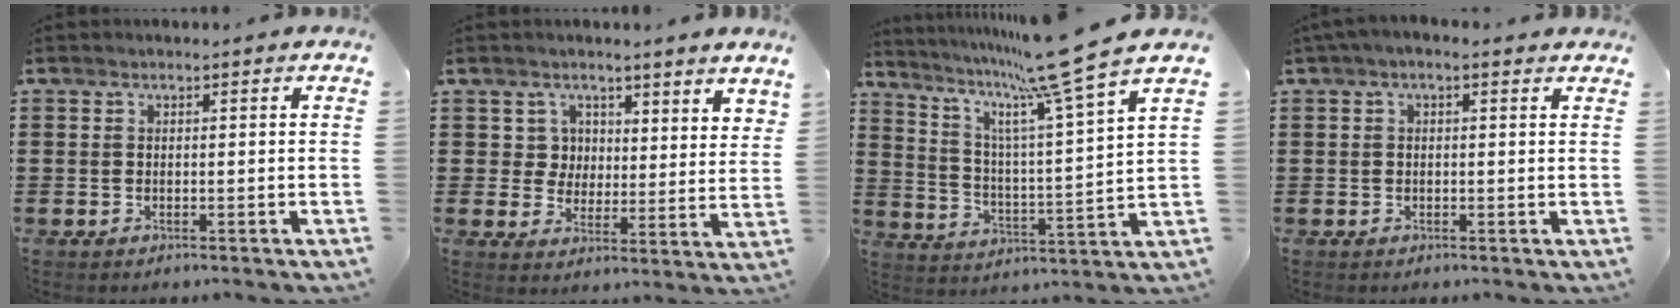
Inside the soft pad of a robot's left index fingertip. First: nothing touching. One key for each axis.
{"total": 4.6, "fx": 3.4, "fy": 3.0, "fz": -0.4, "tx": -0.019, "ty": -0.009, "tz": 0.063}
{"total": 11.0, "fx": 9.1, "fy": -0.9, "fz": 6.1, "tx": -0.139, "ty": -0.065, "tz": 0.139}
{"total": 1.3, "fx": 0.2, "fy": 0.5, "fz": 1.2, "tx": -0.025, "ty": 0.003, "tz": 0.003}